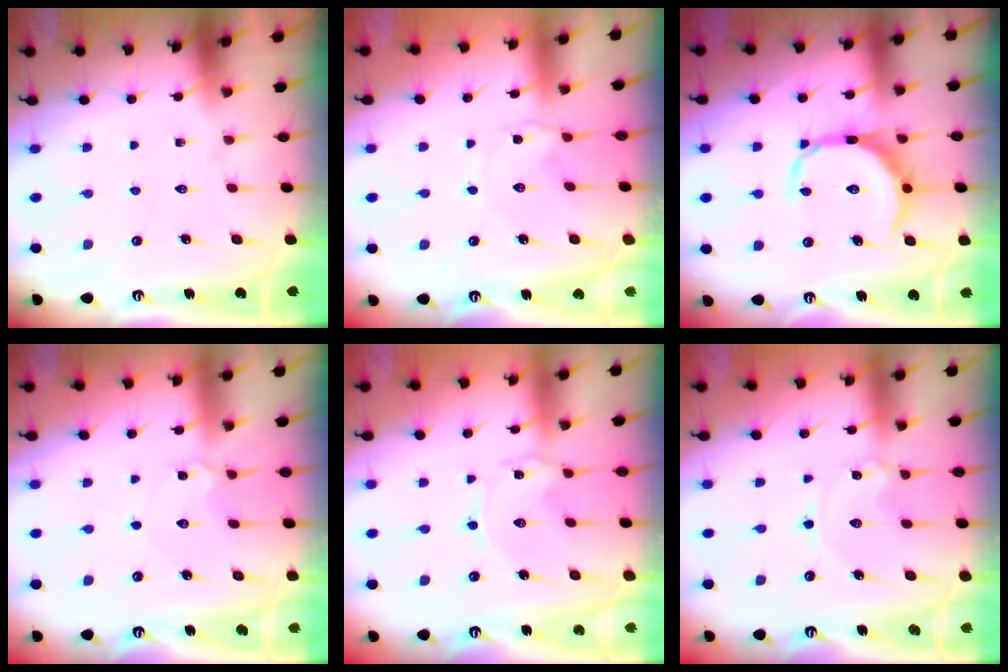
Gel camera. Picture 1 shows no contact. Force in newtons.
{"total": 0.0}
{"total": 12.1, "press": 12.1, "slide": 0.4}
{"total": 4.2, "press": 4.2, "slide": 0.4}
{"total": 0.5, "press": 0.5, "slide": 0.1}
{"total": 1.2, "press": 1.2, "slide": 0.1}